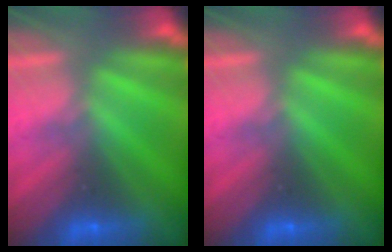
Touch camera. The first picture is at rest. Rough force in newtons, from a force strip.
{"total": 0.0}